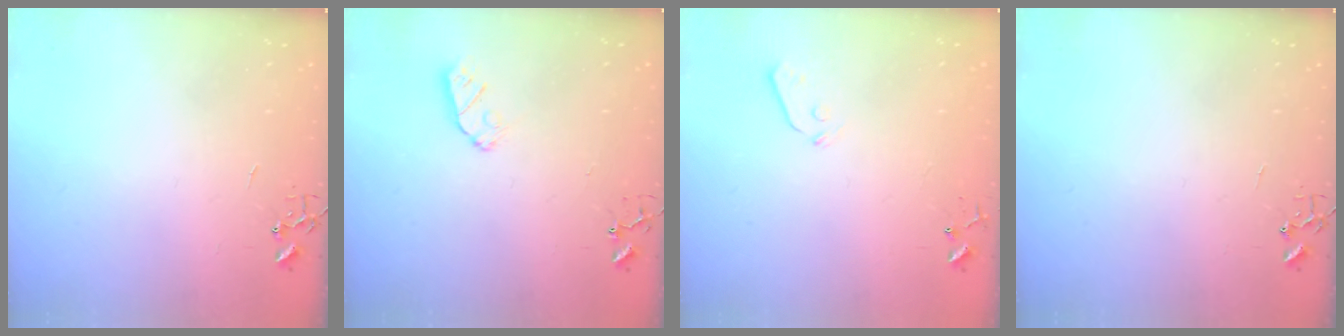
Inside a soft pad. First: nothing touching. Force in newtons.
{"total": 4.5, "press": 4.5, "slide": 0.6}
{"total": 3.6, "press": 3.5, "slide": 0.7}
{"total": 0.0}